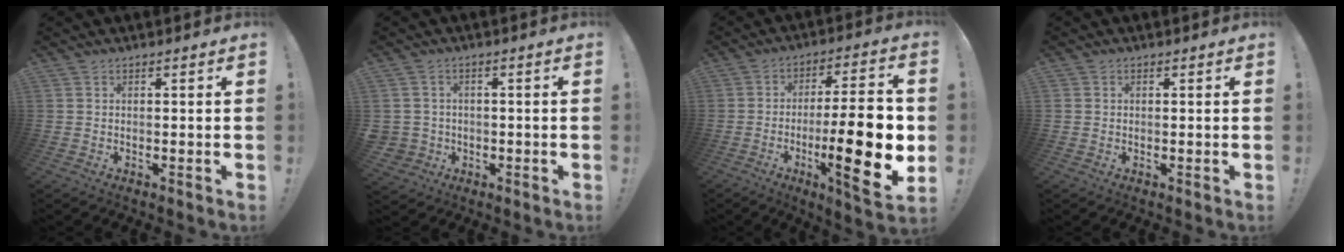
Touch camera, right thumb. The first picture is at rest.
{"total": 3.4, "force": [-0.1, 3.3, 0.8], "torque": [-0.023, 0.002, -0.001]}
{"total": 22.4, "force": [-4.2, 5.2, 21.3], "torque": [-0.334, 0.009, -0.061]}
{"total": 0.6, "force": [0.1, 0.5, 0.0], "torque": [-0.008, 0.005, 0.004]}